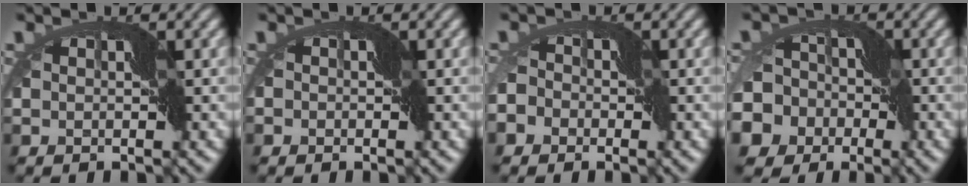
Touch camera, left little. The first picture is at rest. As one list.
[{"total": 1.4, "force": [-0.7, 1.1, 0.5], "torque": [-0.005, 0.000, -0.009]}, {"total": 5.8, "force": [-3.4, 4.3, 1.9], "torque": [-0.027, -0.011, -0.067]}, {"total": 10.0, "force": [-3.3, 8.5, 4.0], "torque": [-0.068, -0.011, -0.085]}]